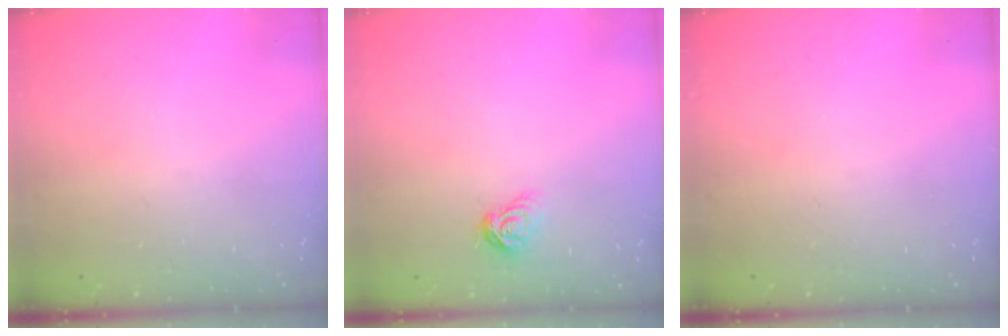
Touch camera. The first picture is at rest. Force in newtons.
{"total": 6.7, "press": 6.7, "slide": 0.5}
{"total": 0.0}